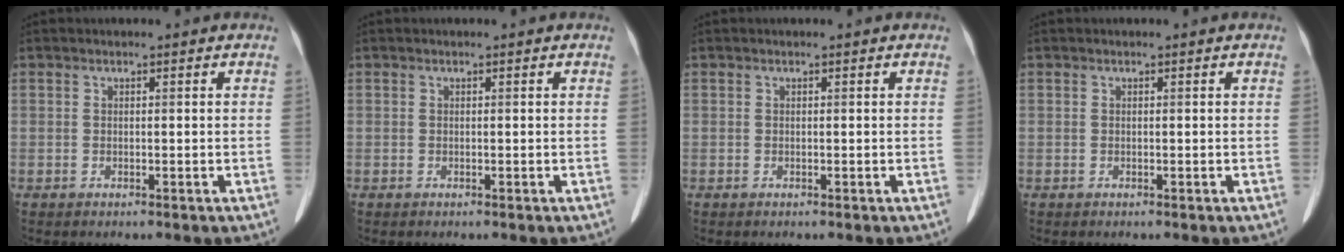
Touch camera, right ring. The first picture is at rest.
{"total": 0.0}
{"total": 0.0}
{"total": 0.0}